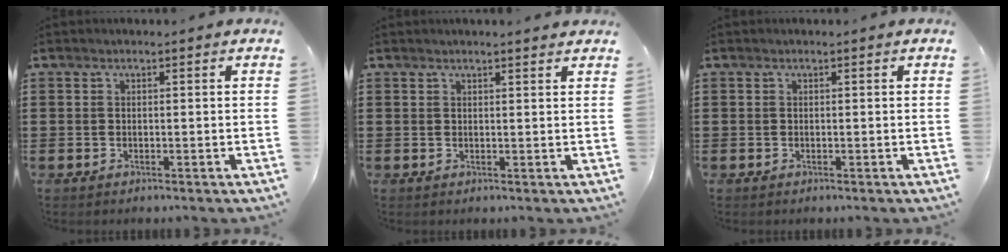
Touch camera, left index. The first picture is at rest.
{"total": 1.3, "force": [1.2, -0.1, 0.5], "torque": [-0.010, 0.000, 0.023]}
{"total": 0.0}